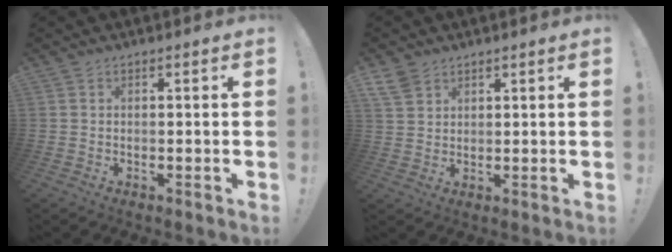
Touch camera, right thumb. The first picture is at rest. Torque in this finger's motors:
{"motor_torque": [-0.52, 0.68, 0.28, 0.06, 0.22]}